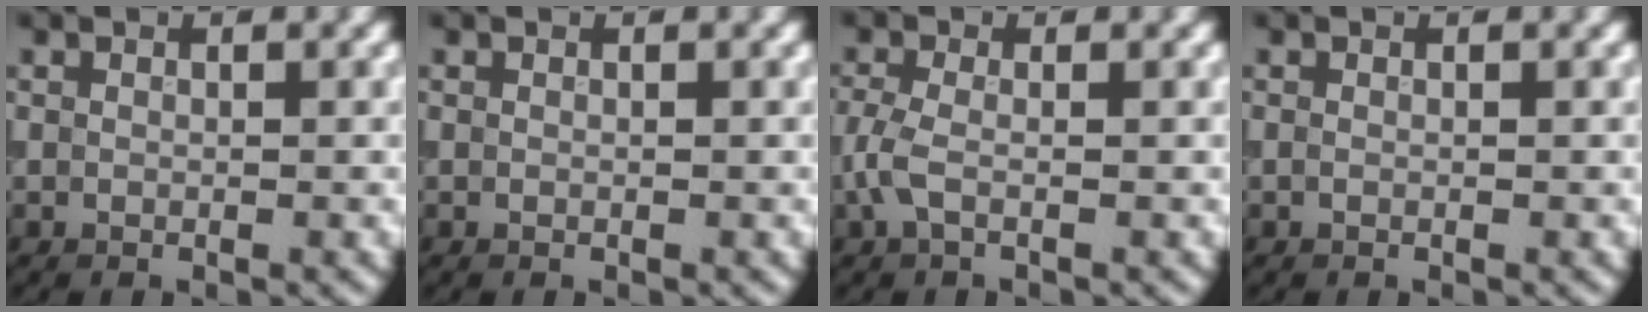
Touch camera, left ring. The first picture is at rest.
{"total": 0.0}
{"total": 2.1, "force": [-0.7, 0.9, 1.8], "torque": [-0.047, 0.003, -0.022]}
{"total": 0.0}